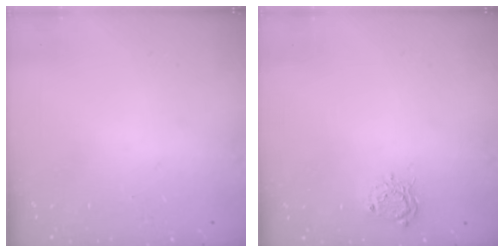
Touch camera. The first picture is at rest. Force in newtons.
{"total": 5.5, "press": 5.5, "slide": 0.5}